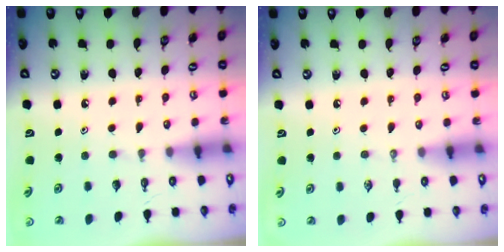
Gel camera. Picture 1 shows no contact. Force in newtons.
{"total": 0.0}